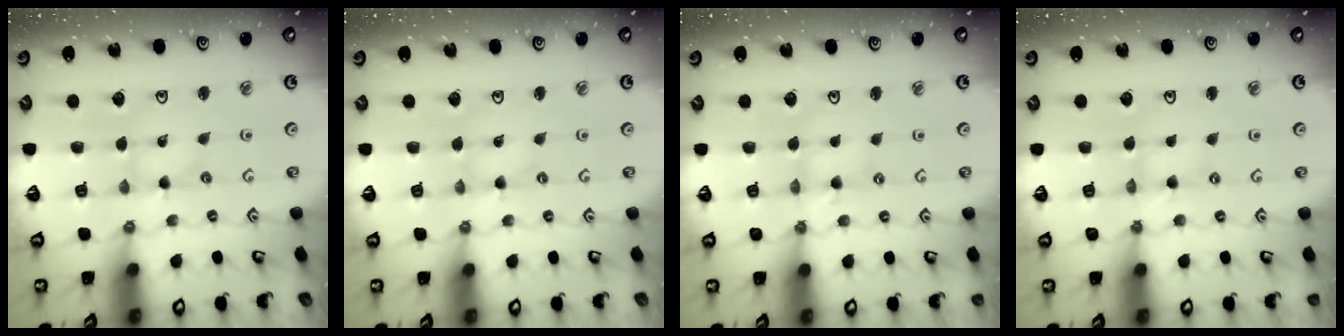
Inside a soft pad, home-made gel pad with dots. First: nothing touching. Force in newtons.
{"total": 0.0}
{"total": 0.7, "press": 0.6, "slide": 0.2}
{"total": 0.0}